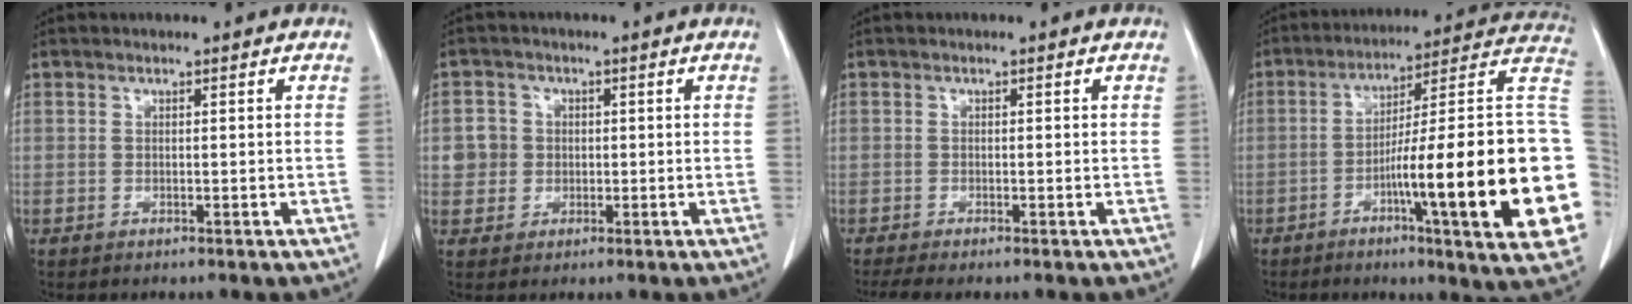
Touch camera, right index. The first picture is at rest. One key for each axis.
{"total": 3.7, "fx": 0.2, "fy": 3.7, "fz": 0.5, "tx": -0.003, "ty": 0.012, "tz": 0.008}
{"total": 2.1, "fx": -1.6, "fy": 0.0, "fz": 1.4, "tx": -0.028, "ty": -0.007, "tz": -0.033}
{"total": 26.6, "fx": -5.3, "fy": 1.5, "fz": 26.0, "tx": -0.264, "ty": 0.010, "tz": -0.081}